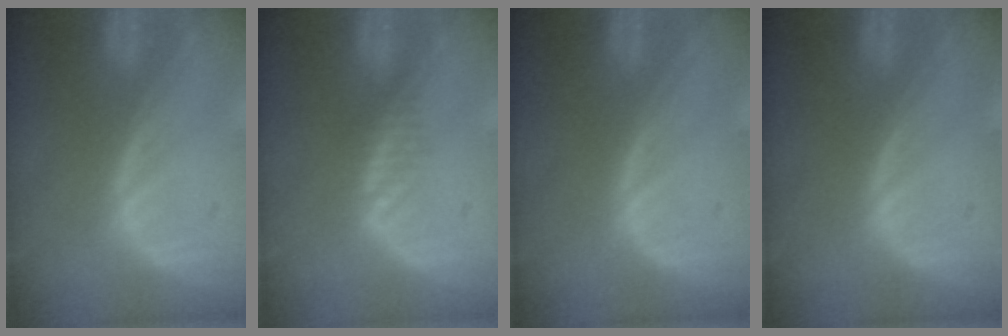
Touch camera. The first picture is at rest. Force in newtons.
{"total": 1.7, "press": 1.4, "slide": 1.0}
{"total": 0.0}
{"total": 0.0}